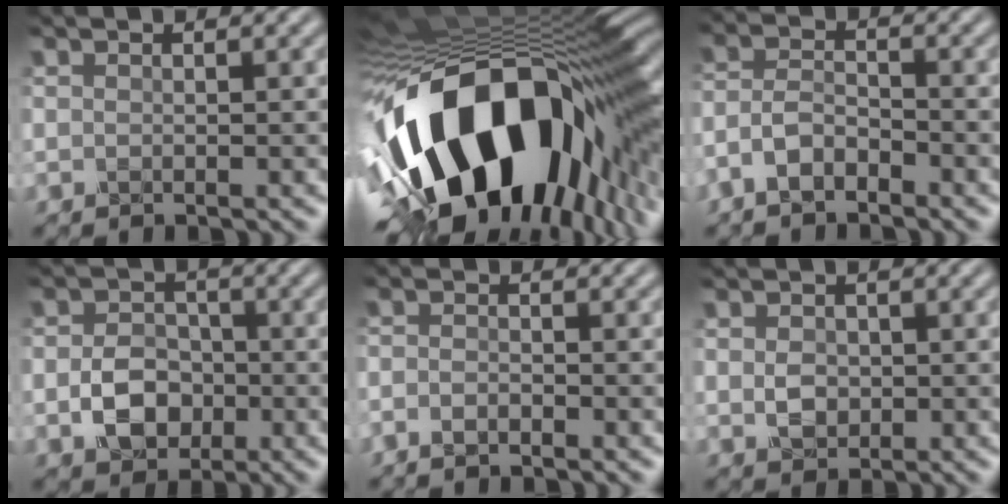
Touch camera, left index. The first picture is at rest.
{"total": 19.0, "force": [-6.0, 10.2, 14.8], "torque": [-0.265, -0.038, -0.086]}
{"total": 2.8, "force": [-2.1, 0.9, 1.5], "torque": [-0.035, 0.007, -0.052]}
{"total": 4.1, "force": [-1.4, 3.0, 2.4], "torque": [-0.041, 0.002, -0.027]}
{"total": 1.3, "force": [-1.1, 0.3, 0.6], "torque": [-0.016, 0.003, -0.024]}
{"total": 2.1, "force": [-0.2, 1.6, 1.3], "torque": [-0.030, -0.001, -0.006]}